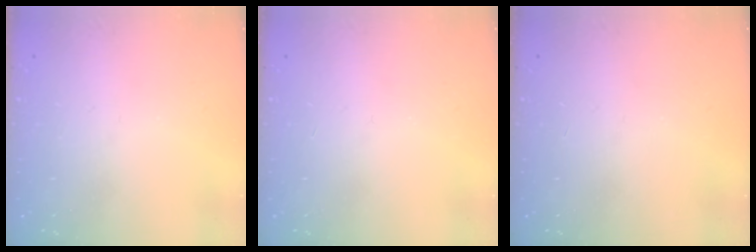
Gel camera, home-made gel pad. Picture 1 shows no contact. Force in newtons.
{"total": 0.0}
{"total": 0.0}